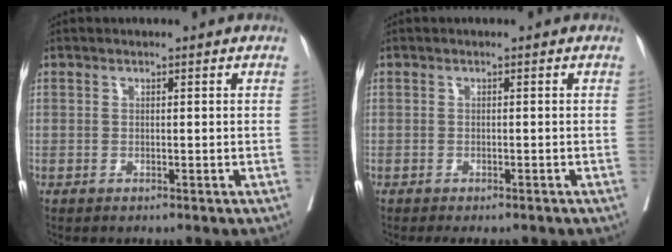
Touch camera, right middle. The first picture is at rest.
{"total": 4.1, "force": [-3.5, 1.5, 1.6], "torque": [-0.009, -0.006, -0.045]}